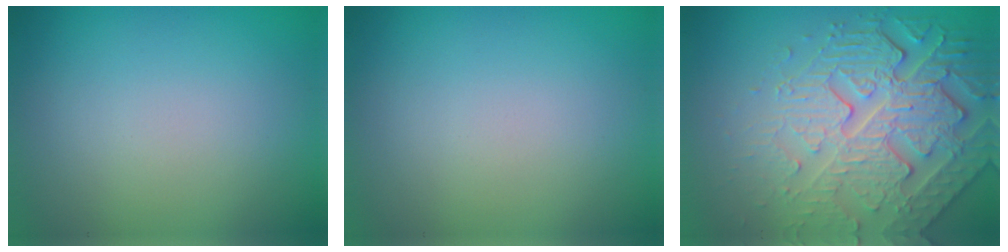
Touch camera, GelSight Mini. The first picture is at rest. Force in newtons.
{"total": 0.0}
{"total": 6.6, "press": 5.4, "slide": 3.9}